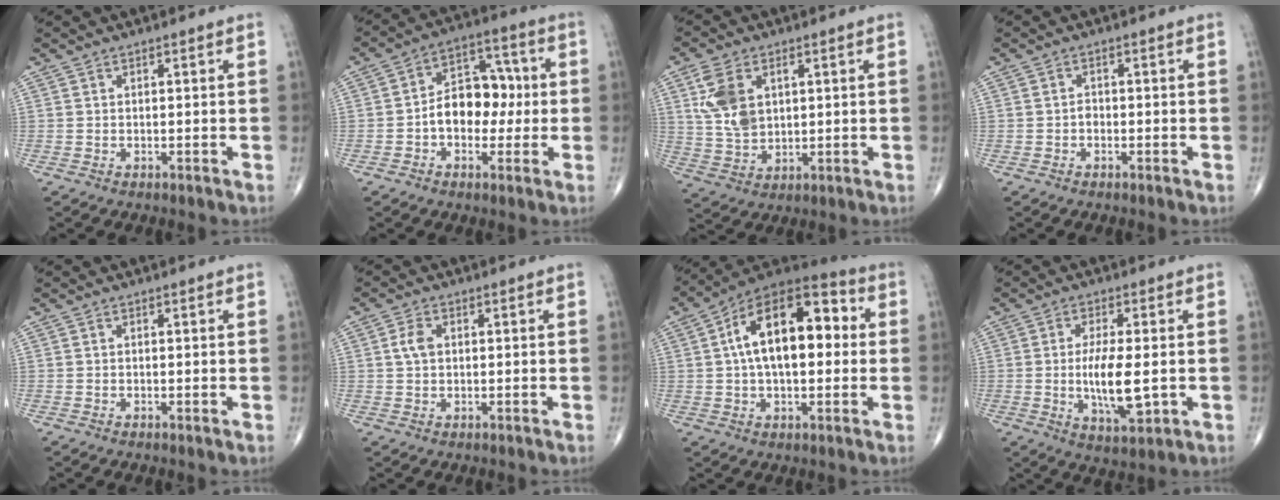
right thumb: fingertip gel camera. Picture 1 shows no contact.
{"total": 11.4, "force": [-0.8, 8.0, 8.1], "torque": [-0.088, 0.040, -0.023]}
{"total": 9.5, "force": [3.0, 6.1, 6.5], "torque": [-0.123, -0.007, 0.067]}
{"total": 1.1, "force": [-0.4, 0.8, 0.6], "torque": [-0.005, 0.004, -0.008]}
{"total": 0.6, "force": [-0.1, 0.2, 0.5], "torque": [-0.013, -0.003, -0.004]}
{"total": 3.2, "force": [0.5, 2.2, 2.3], "torque": [-0.047, 0.004, 0.007]}
{"total": 19.5, "force": [2.8, 10.3, 16.3], "torque": [-0.242, 0.036, 0.034]}
{"total": 9.9, "force": [-0.8, 3.4, 9.3], "torque": [-0.169, -0.015, -0.009]}